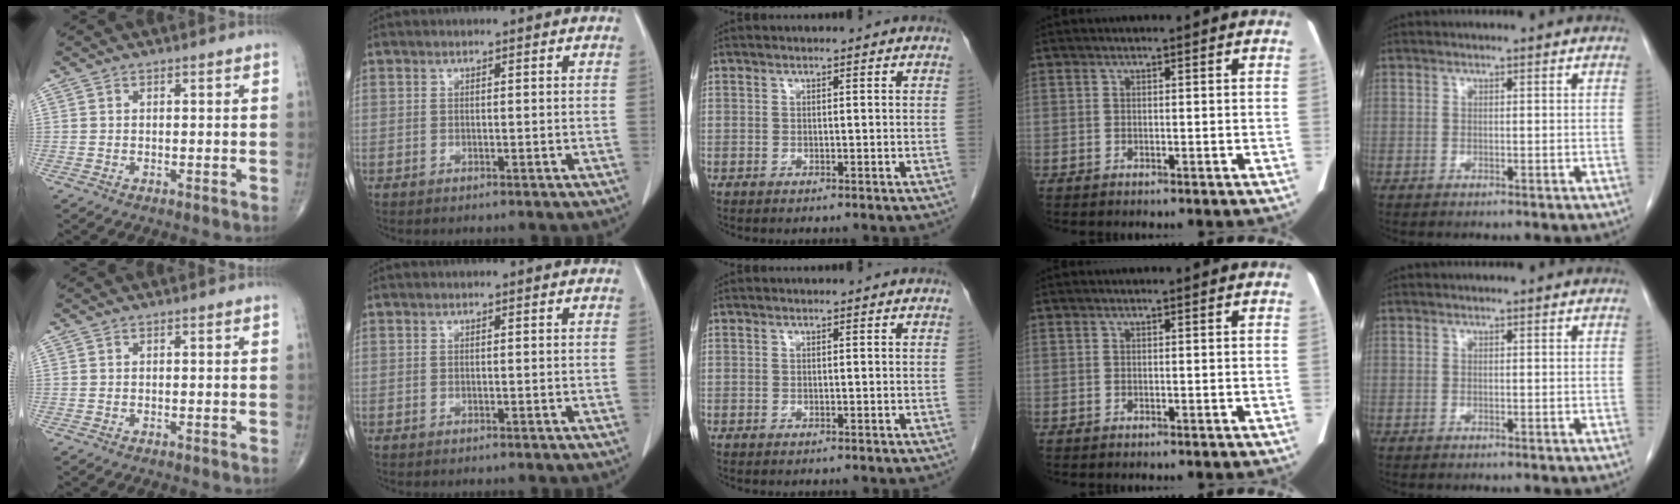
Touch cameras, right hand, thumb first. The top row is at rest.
{}